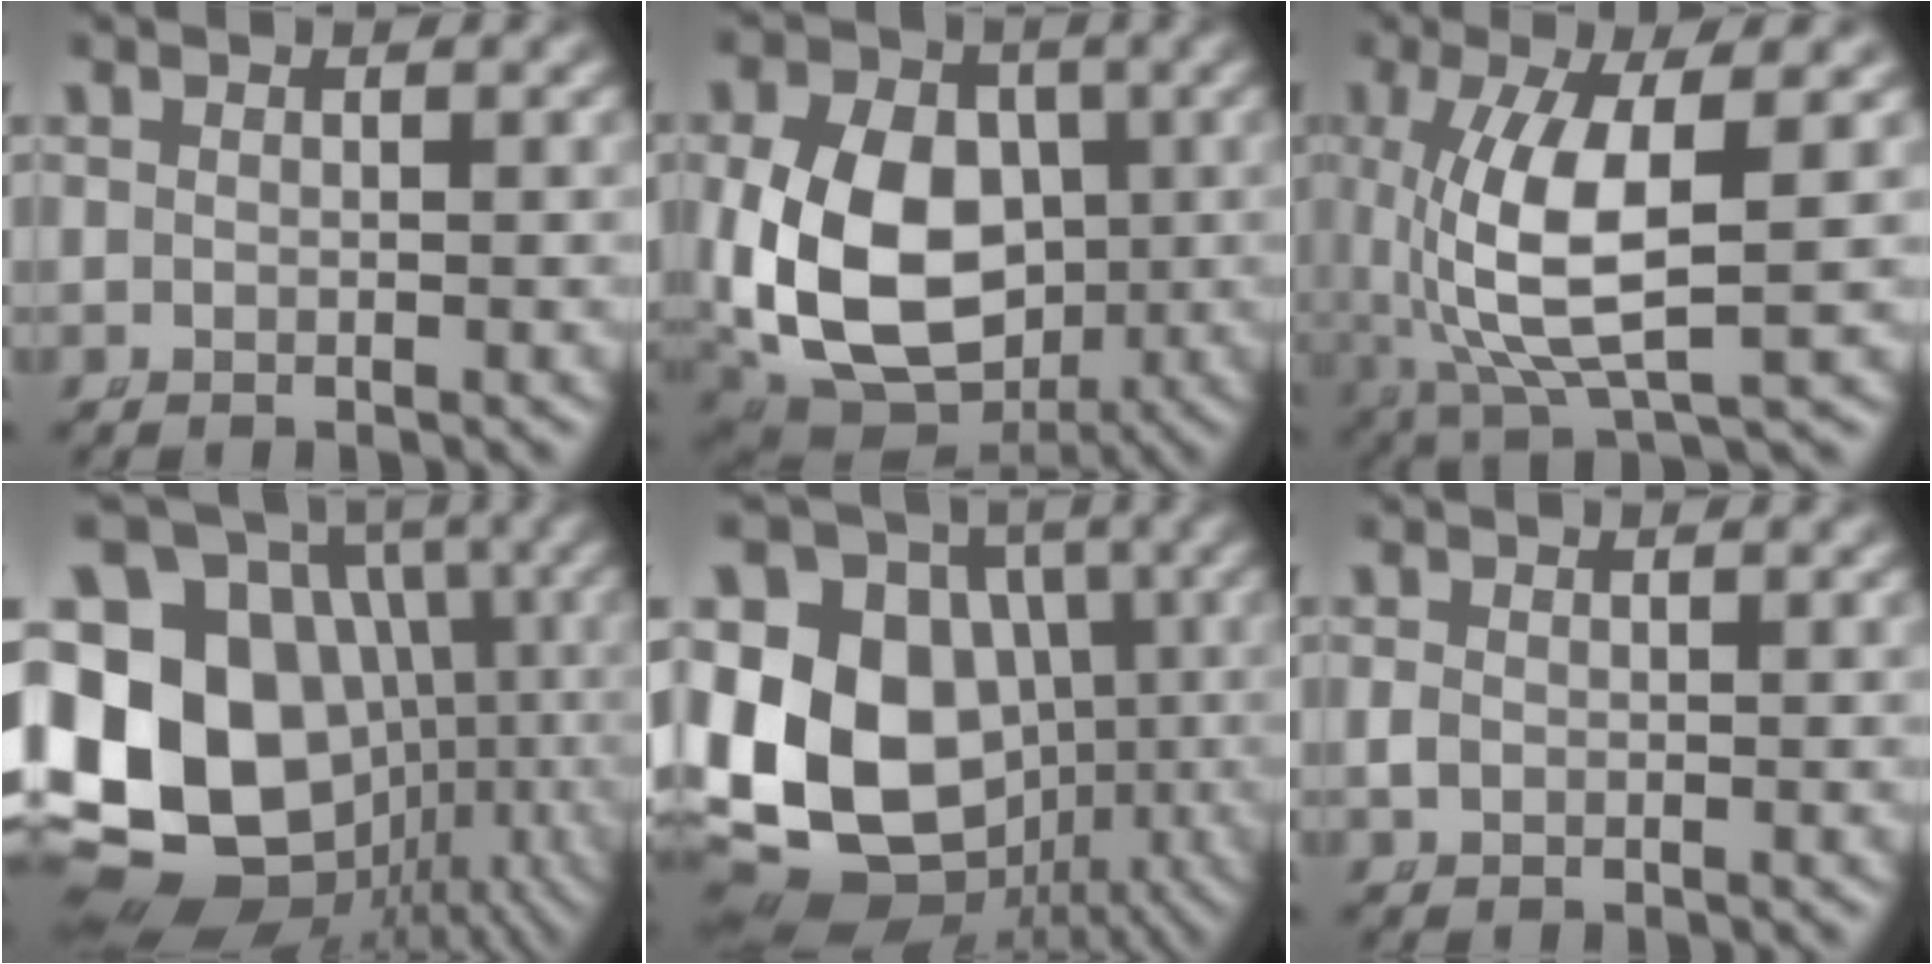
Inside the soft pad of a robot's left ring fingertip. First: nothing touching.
{"total": 13.0, "force": [-1.7, 10.1, 8.0], "torque": [-0.182, -0.061, 0.002]}
{"total": 8.2, "force": [0.4, 2.9, 7.7], "torque": [-0.154, -0.017, 0.024]}
{"total": 24.3, "force": [-3.7, 20.0, 13.3], "torque": [-0.276, -0.086, -0.040]}
{"total": 22.0, "force": [-3.4, 18.2, 12.0], "torque": [-0.262, -0.086, -0.037]}
{"total": 0.6, "force": [-0.3, 0.4, 0.3], "torque": [-0.016, -0.007, 0.001]}